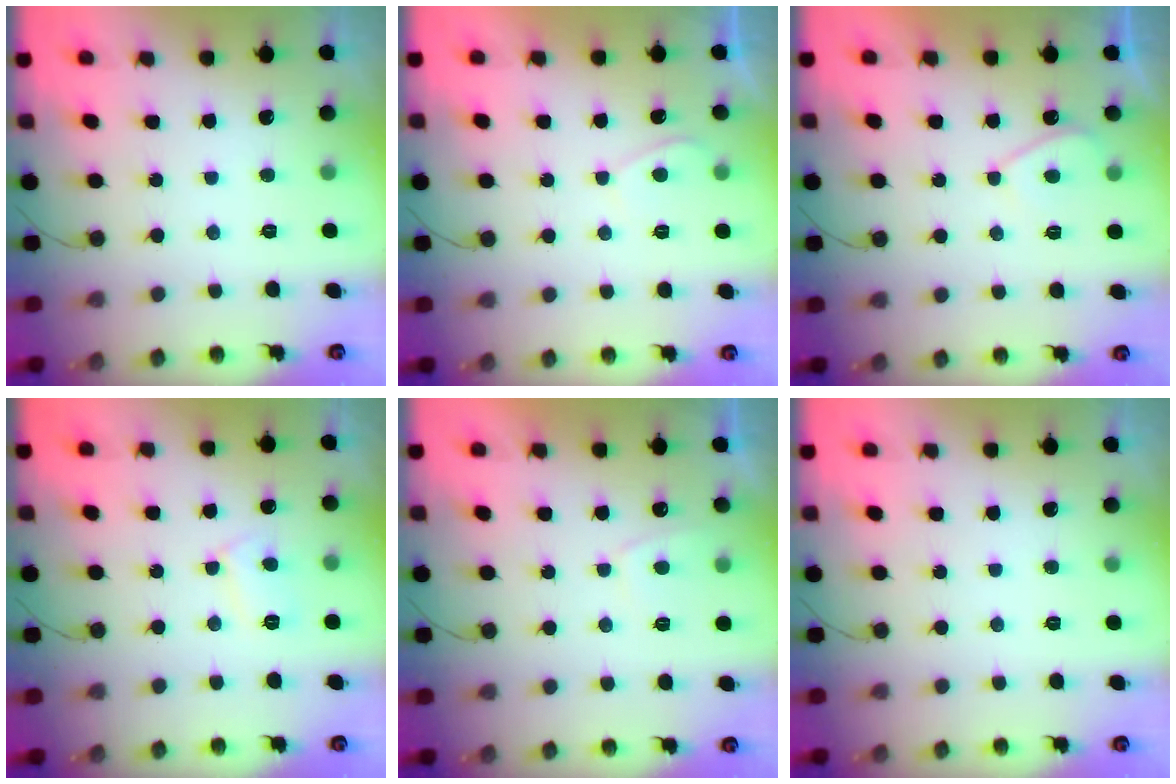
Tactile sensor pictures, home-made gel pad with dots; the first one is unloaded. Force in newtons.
{"total": 0.7, "press": 0.5, "slide": 0.4}
{"total": 2.8, "press": 2.7, "slide": 0.5}
{"total": 5.8, "press": 5.8, "slide": 0.6}
{"total": 1.8, "press": 1.7, "slide": 0.7}
{"total": 0.0}